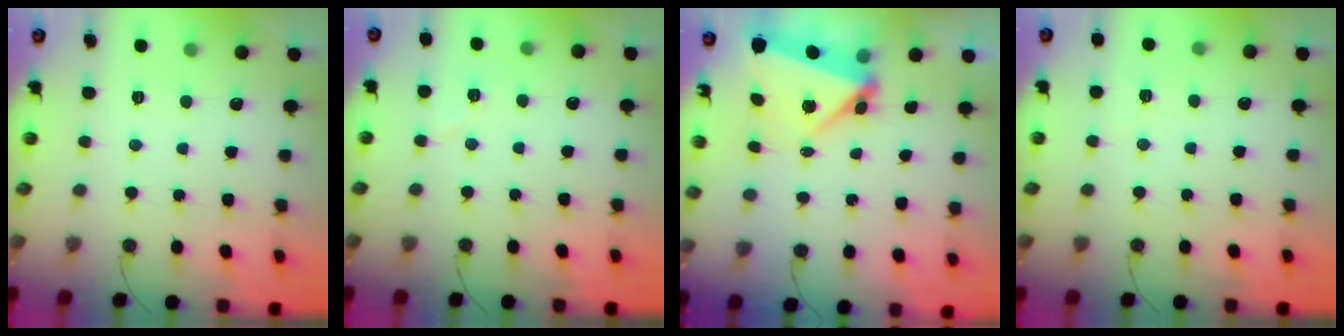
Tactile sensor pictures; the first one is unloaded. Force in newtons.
{"total": 5.3, "press": 5.1, "slide": 1.4}
{"total": 6.0, "press": 5.8, "slide": 1.5}
{"total": 2.8, "press": 2.8, "slide": 0.3}